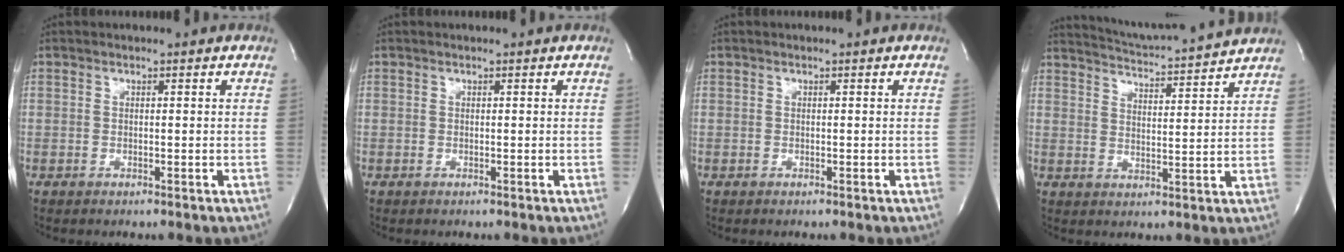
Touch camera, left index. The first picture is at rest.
{"total": 0.0}
{"total": 0.0}
{"total": 12.7, "force": [12.2, -0.7, 3.4], "torque": [-0.067, -0.001, 0.175]}